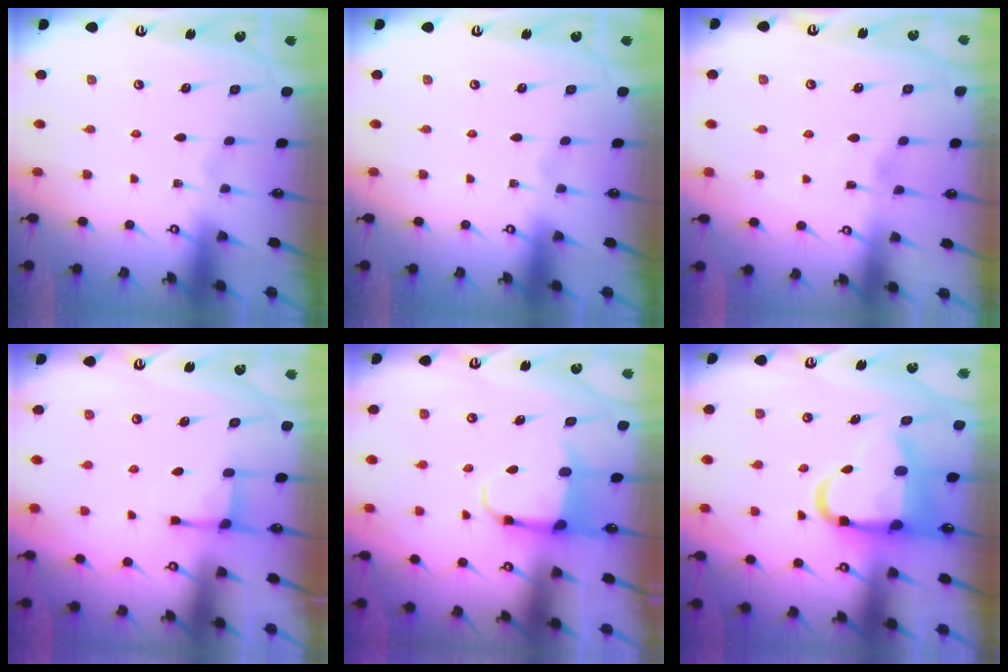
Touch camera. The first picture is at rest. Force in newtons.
{"total": 0.0}
{"total": 2.9, "press": 2.9, "slide": 0.4}
{"total": 2.4, "press": 2.4, "slide": 0.3}
{"total": 4.0, "press": 3.8, "slide": 1.0}
{"total": 11.1, "press": 10.9, "slide": 2.4}